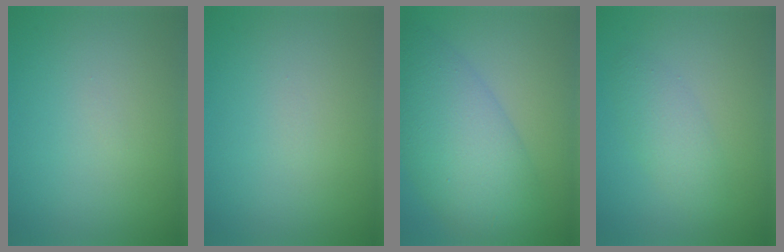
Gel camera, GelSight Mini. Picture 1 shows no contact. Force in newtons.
{"total": 0.0}
{"total": 8.7, "press": 8.7, "slide": 0.2}
{"total": 2.3, "press": 2.3, "slide": 0.2}